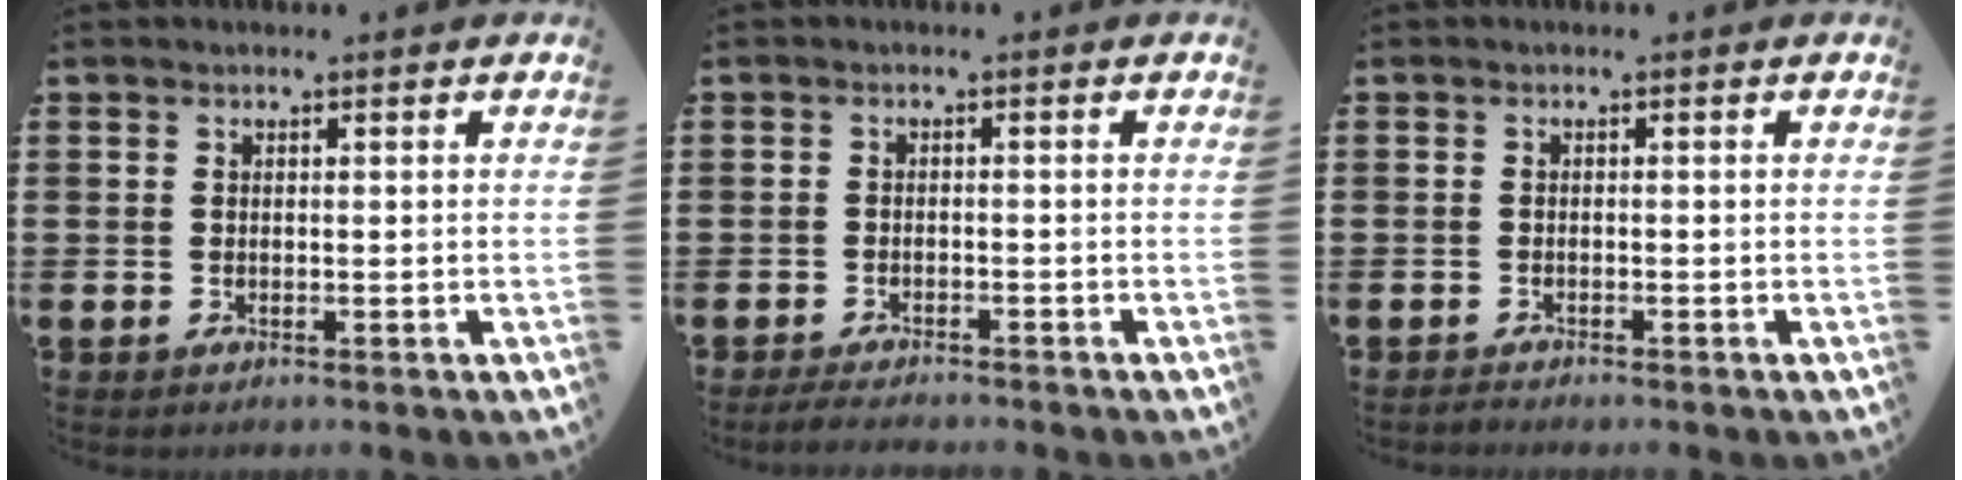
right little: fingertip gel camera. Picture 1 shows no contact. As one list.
[{"total": 1.6, "force": [-1.6, 0.1, 0.4], "torque": [-0.009, 0.004, -0.032]}, {"total": 0.7, "force": [-0.7, 0.0, 0.0], "torque": [-0.002, -0.002, -0.014]}]